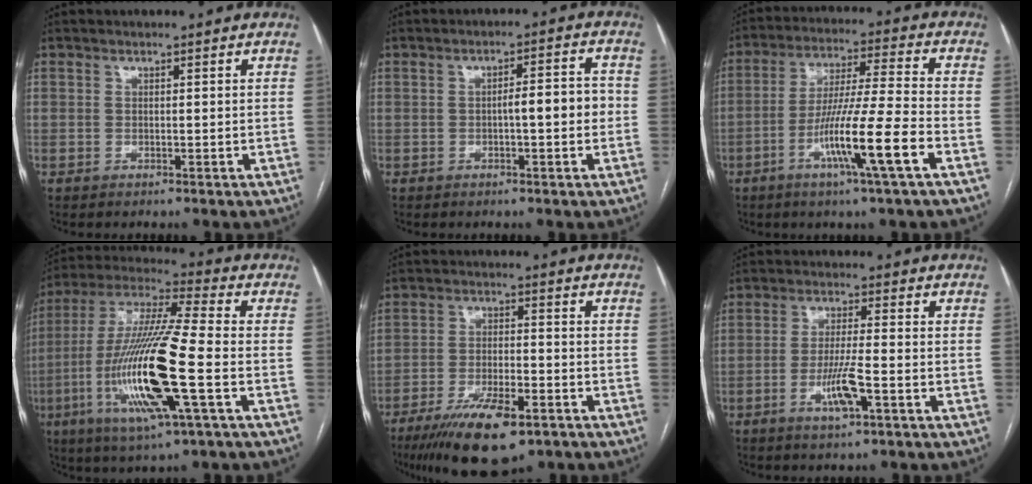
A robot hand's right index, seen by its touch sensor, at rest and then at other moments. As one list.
[{"total": 4.9, "force": [-0.8, 0.8, 4.7], "torque": [-0.068, 0.017, -0.010]}, {"total": 13.0, "force": [-5.4, -1.1, 11.8], "torque": [-0.217, -0.011, -0.099]}, {"total": 20.0, "force": [-5.3, 1.4, 19.3], "torque": [-0.408, -0.019, -0.101]}, {"total": 12.7, "force": [-8.1, 3.7, 9.1], "torque": [-0.158, -0.018, -0.134]}, {"total": 6.1, "force": [-2.4, 0.5, 5.6], "torque": [-0.109, -0.008, -0.044]}]